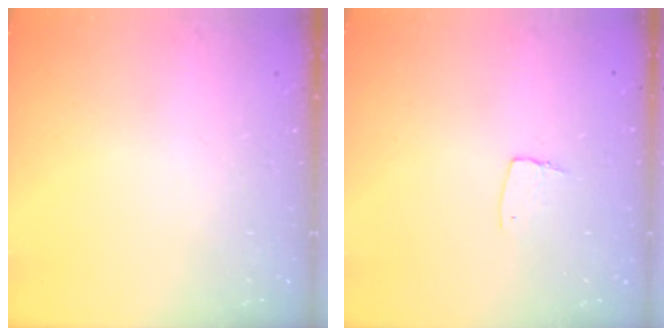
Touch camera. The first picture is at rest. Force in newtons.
{"total": 4.7, "press": 4.7, "slide": 0.4}